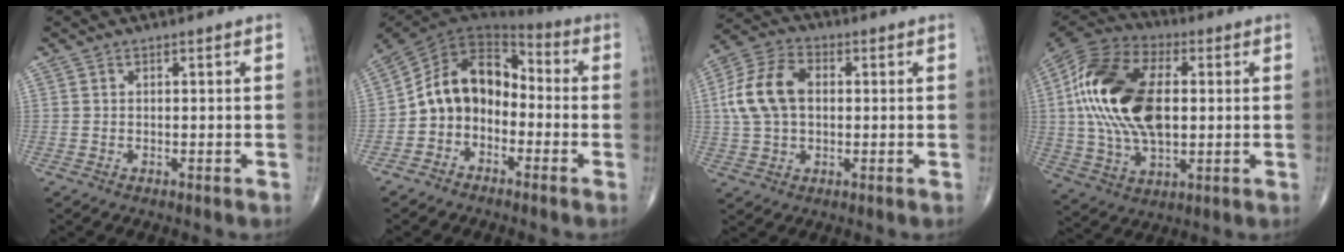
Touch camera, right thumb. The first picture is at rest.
{"total": 12.7, "force": [-2.7, 9.8, 7.6], "torque": [-0.104, 0.069, -0.064]}
{"total": 11.9, "force": [1.2, 7.9, 8.8], "torque": [-0.175, 0.024, 0.018]}
{"total": 23.7, "force": [2.4, 13.5, 19.3], "torque": [-0.380, 0.004, 0.036]}